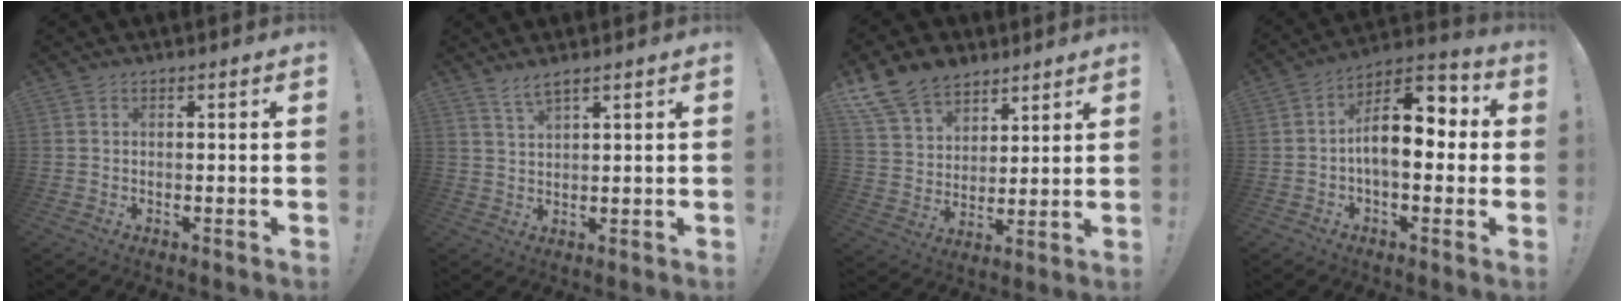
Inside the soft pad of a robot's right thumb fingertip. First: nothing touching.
{"total": 3.5, "force": [2.9, 0.2, 2.0], "torque": [-0.044, -0.012, 0.051]}
{"total": 14.7, "force": [10.4, 9.2, 4.7], "torque": [-0.092, -0.066, 0.203]}
{"total": 13.5, "force": [0.2, 7.1, 11.5], "torque": [-0.176, 0.008, 0.000]}